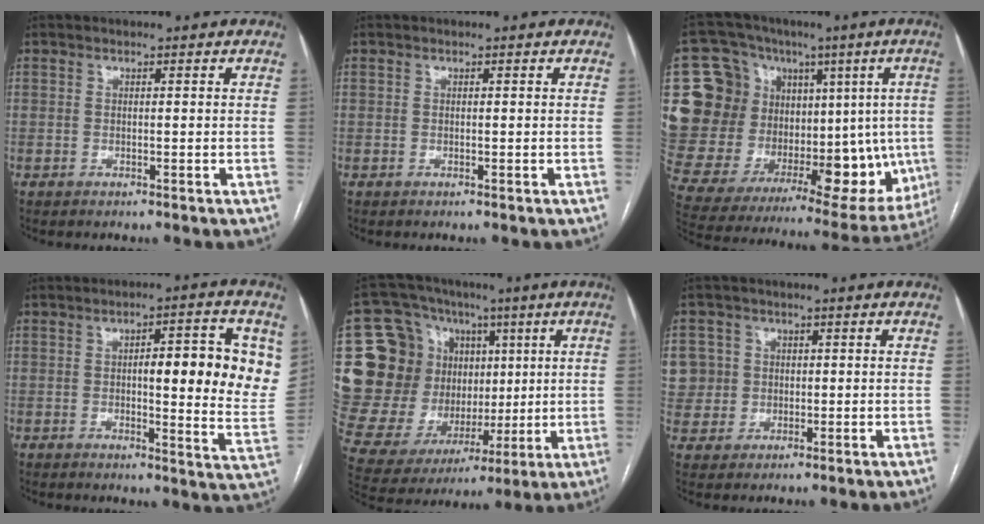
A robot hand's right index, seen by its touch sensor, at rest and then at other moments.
{"total": 0.0}
{"total": 32.2, "force": [1.9, 20.5, 24.7], "torque": [-0.416, 0.092, 0.062]}
{"total": 14.3, "force": [3.1, 3.0, 13.7], "torque": [-0.163, 0.006, 0.035]}
{"total": 27.0, "force": [5.0, 21.7, 15.2], "torque": [-0.320, 0.080, 0.116]}
{"total": 8.7, "force": [1.8, 8.5, 1.0], "torque": [-0.040, 0.034, 0.051]}